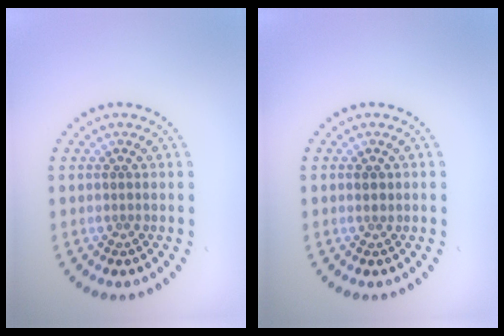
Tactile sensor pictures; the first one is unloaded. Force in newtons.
{"total": 0.8, "press": 0.7, "slide": 0.4}